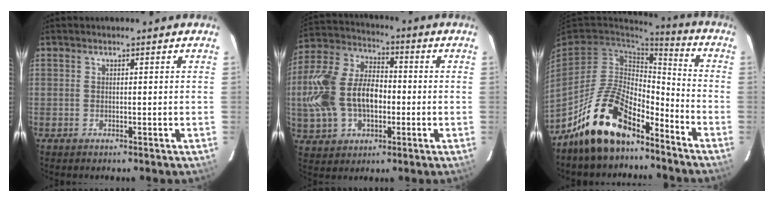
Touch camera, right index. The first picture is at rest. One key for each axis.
{"total": 18.5, "fx": -2.2, "fy": 12.3, "fz": 13.7, "tx": -0.316, "ty": 0.020, "tz": -0.030}
{"total": 16.7, "fx": -12.0, "fy": 7.3, "fz": 8.9, "tx": -0.186, "ty": 0.018, "tz": -0.206}